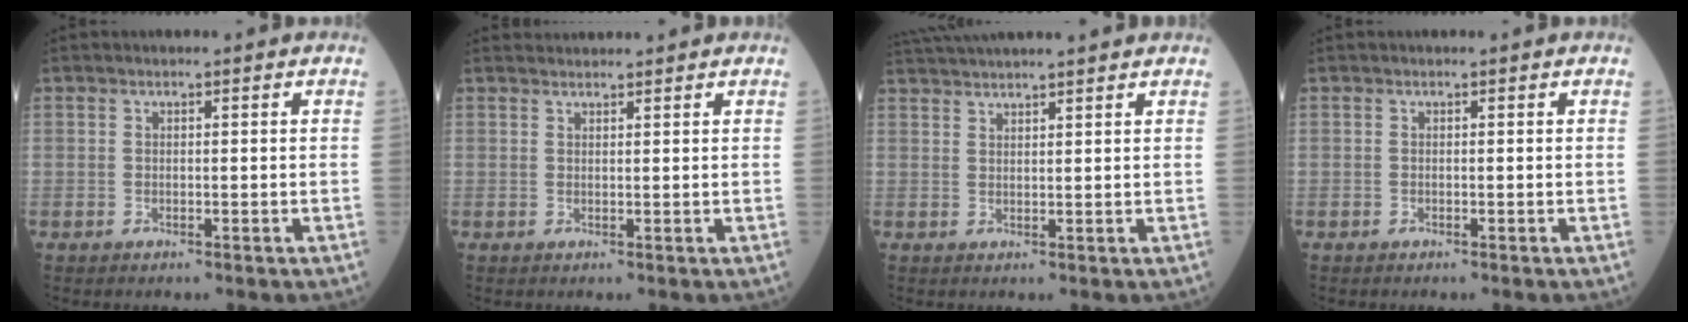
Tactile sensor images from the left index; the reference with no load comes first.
{"total": 2.2, "force": [2.2, 0.0, 0.0], "torque": [-0.004, 0.024, 0.041]}
{"total": 10.4, "force": [9.5, 0.0, 4.2], "torque": [-0.078, 0.033, 0.141]}
{"total": 0.0}